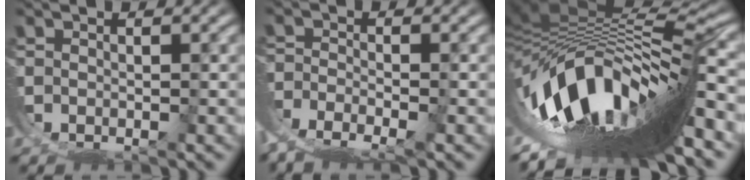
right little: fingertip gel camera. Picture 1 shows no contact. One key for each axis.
{"total": 8.4, "fx": -3.3, "fy": 6.2, "fz": 4.6, "tx": -0.103, "ty": -0.035, "tz": -0.046}
{"total": 22.9, "fx": -2.3, "fy": 11.4, "fz": 19.7, "tx": -0.321, "ty": -0.016, "tz": -0.021}